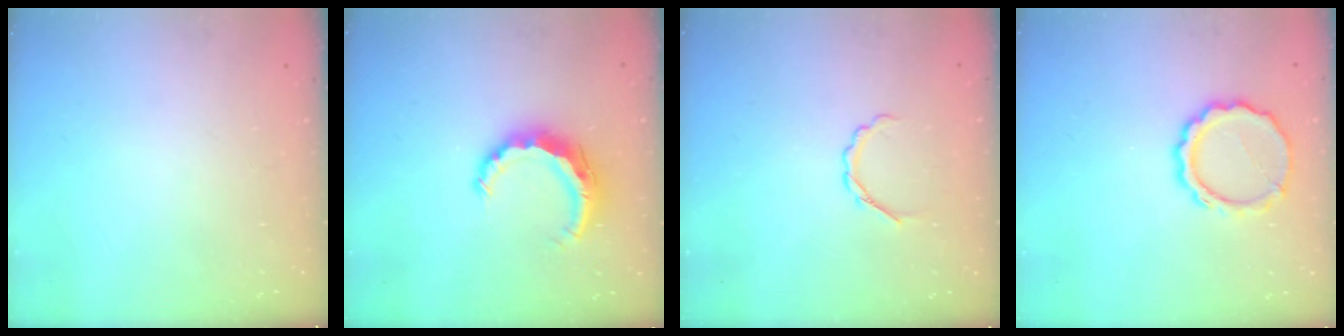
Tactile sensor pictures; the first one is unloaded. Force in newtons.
{"total": 8.1, "press": 8.0, "slide": 1.0}
{"total": 3.0, "press": 2.8, "slide": 0.9}
{"total": 9.7, "press": 9.6, "slide": 1.8}